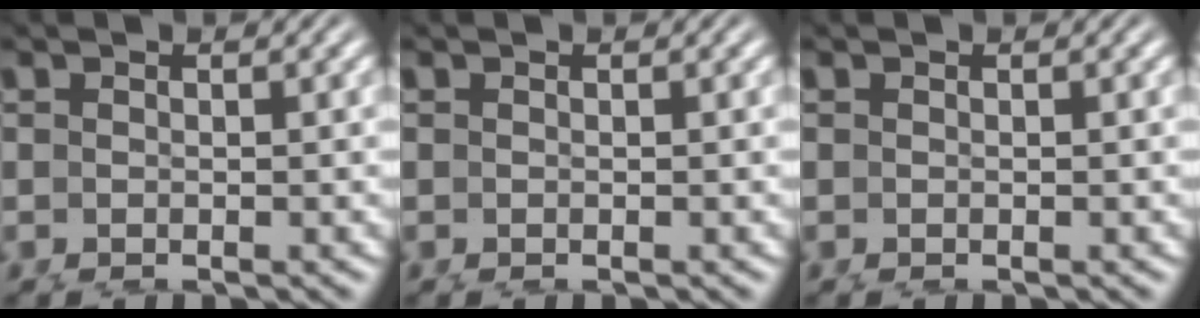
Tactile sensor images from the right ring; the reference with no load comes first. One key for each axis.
{"total": 0.0}
{"total": 0.0}